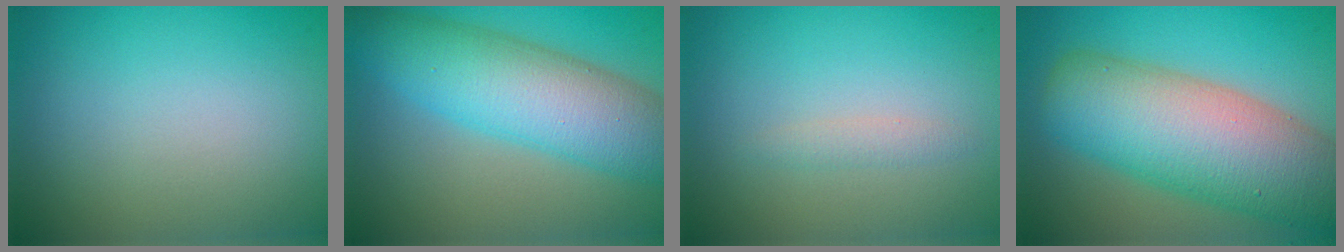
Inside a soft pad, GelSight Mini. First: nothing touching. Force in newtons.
{"total": 9.2, "press": 9.2, "slide": 0.3}
{"total": 1.0, "press": 1.0, "slide": 0.0}
{"total": 12.4, "press": 12.4, "slide": 0.6}